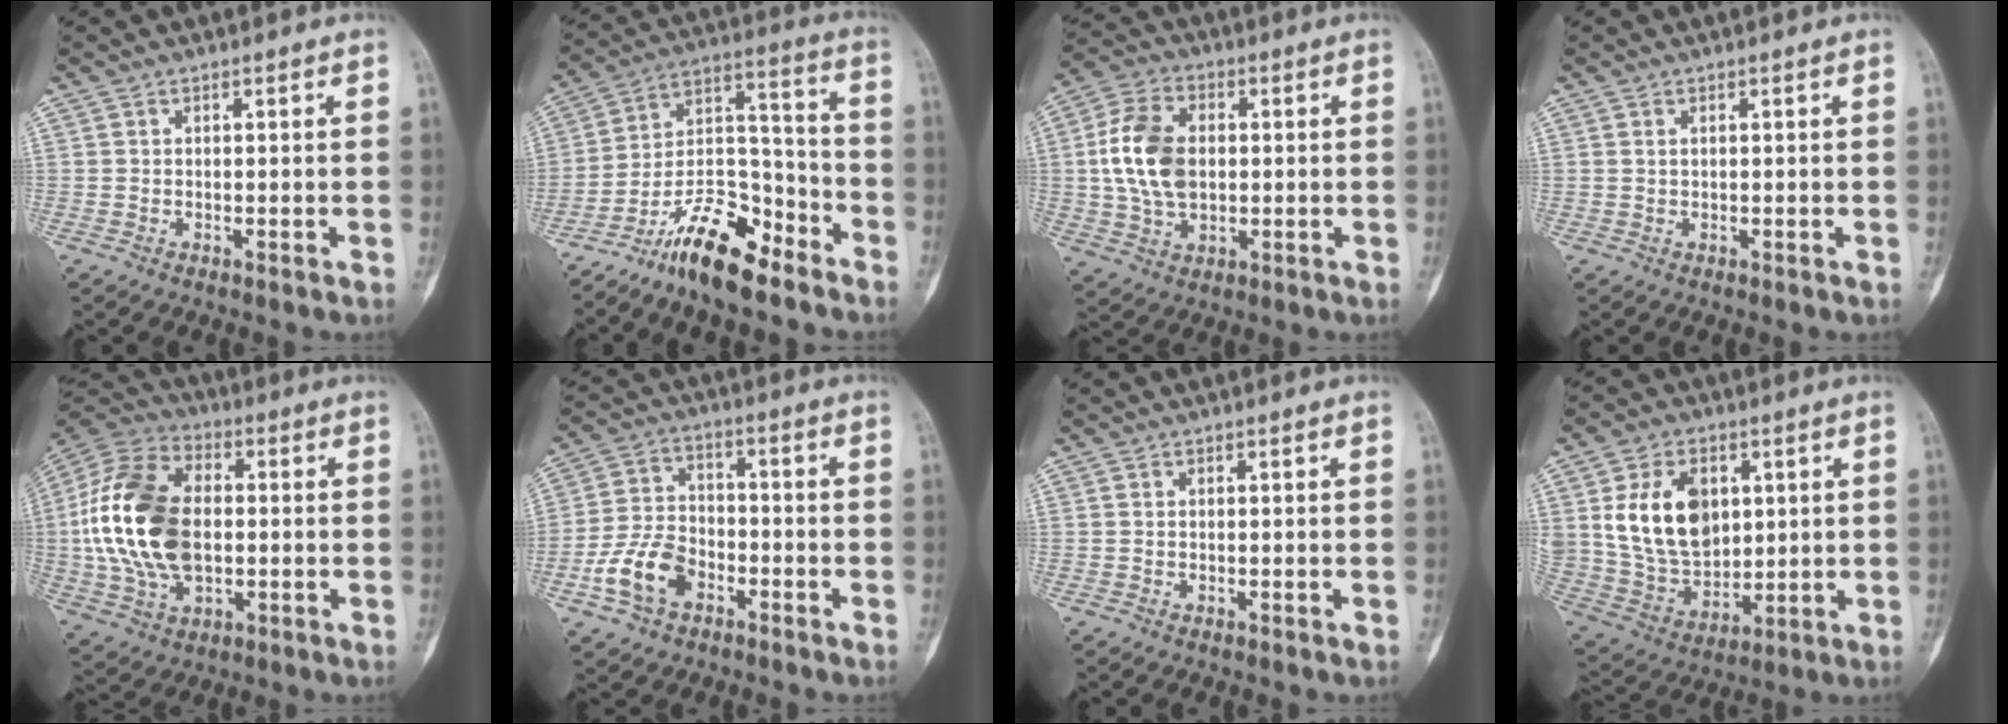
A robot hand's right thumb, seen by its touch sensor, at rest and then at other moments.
{"total": 14.8, "force": [-11.0, 4.9, 8.5], "torque": [-0.130, 0.093, -0.202]}
{"total": 12.7, "force": [0.7, 8.5, 9.4], "torque": [-0.172, 0.010, 0.014]}
{"total": 0.5, "force": [0.2, 0.3, 0.4], "torque": [-0.010, 0.005, 0.006]}
{"total": 21.9, "force": [-0.1, 13.8, 17.0], "torque": [-0.335, 0.009, 0.002]}
{"total": 10.4, "force": [-4.6, 6.8, 6.3], "torque": [-0.119, 0.030, -0.088]}
{"total": 0.0}
{"total": 16.6, "force": [4.2, 11.4, 11.2], "torque": [-0.171, -0.016, 0.096]}